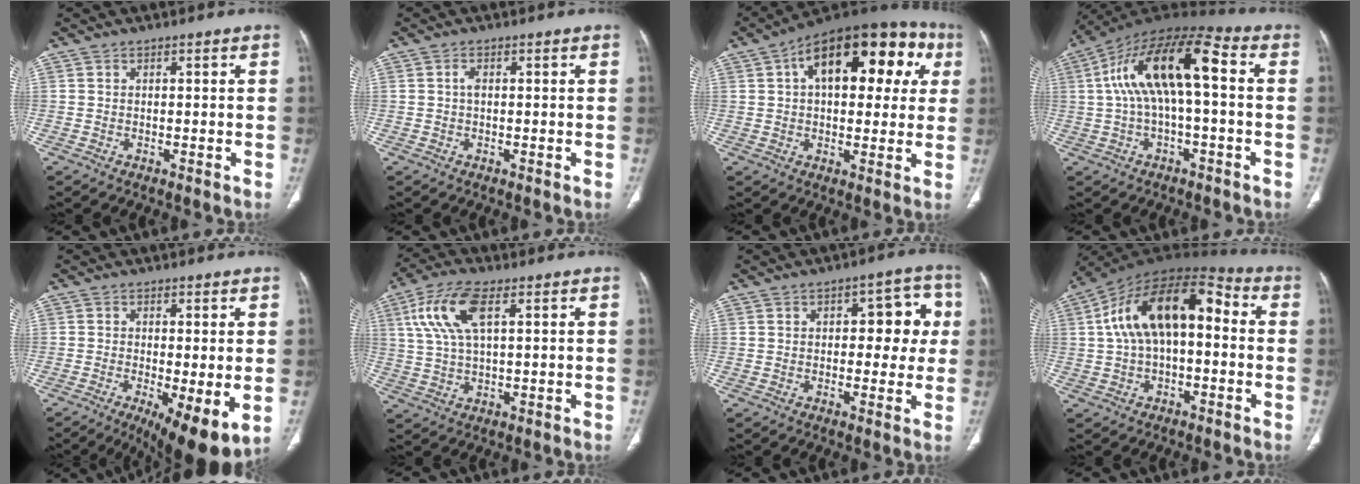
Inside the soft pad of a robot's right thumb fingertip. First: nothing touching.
{"total": 1.2, "force": [0.1, 0.6, 1.0], "torque": [-0.021, 0.002, 0.001]}
{"total": 23.4, "force": [7.3, 12.0, 18.8], "torque": [-0.235, 0.041, 0.100]}
{"total": 16.2, "force": [1.6, 6.2, 14.8], "torque": [-0.276, 0.051, 0.023]}
{"total": 10.7, "force": [-2.8, 3.1, 9.9], "torque": [-0.155, -0.024, -0.037]}
{"total": 10.6, "force": [3.8, 4.3, 8.9], "torque": [-0.198, 0.007, 0.076]}
{"total": 9.3, "force": [1.7, 5.0, 7.7], "torque": [-0.052, 0.015, 0.017]}
{"total": 18.1, "force": [1.9, 9.5, 15.3], "torque": [-0.253, 0.052, 0.022]}